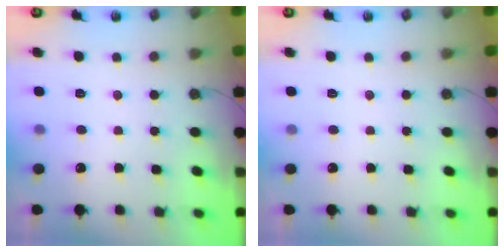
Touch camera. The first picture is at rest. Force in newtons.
{"total": 0.0}